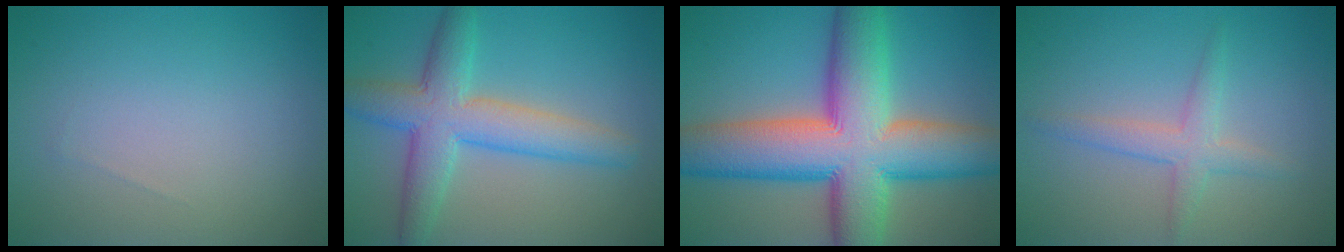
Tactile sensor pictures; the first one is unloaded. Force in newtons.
{"total": 6.5, "press": 6.5, "slide": 0.2}
{"total": 14.9, "press": 14.9, "slide": 0.7}
{"total": 2.5, "press": 2.5, "slide": 0.0}